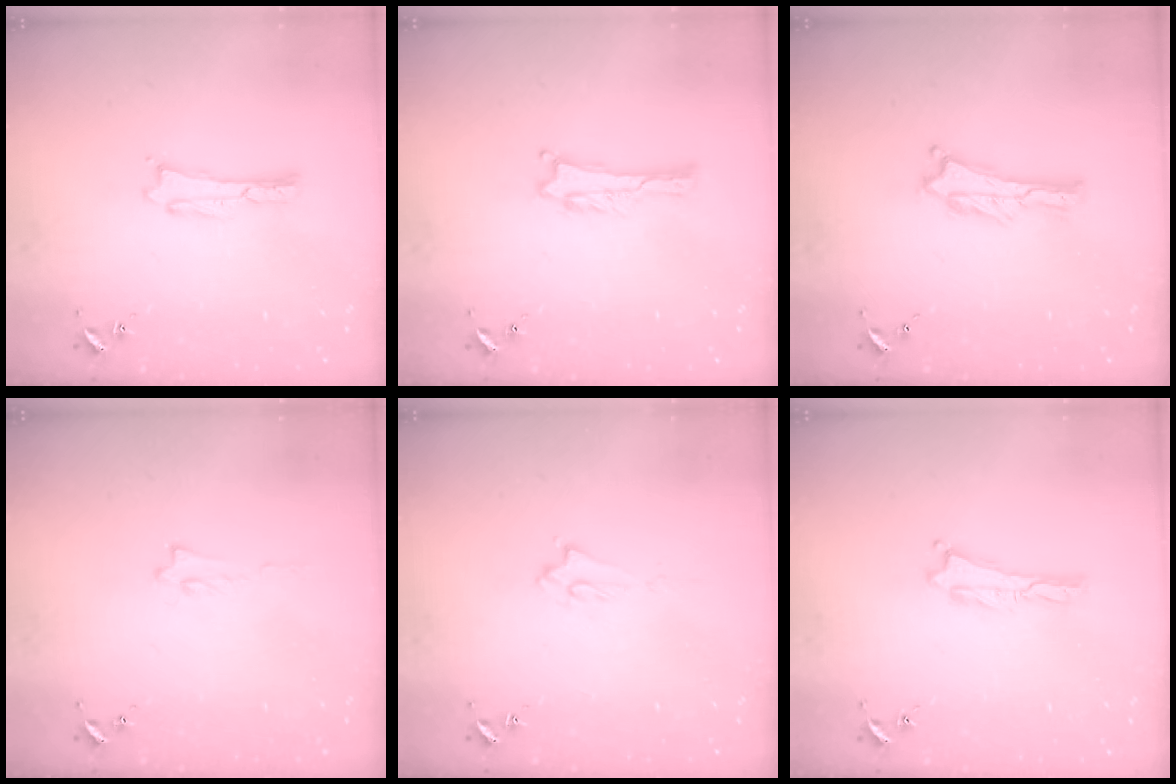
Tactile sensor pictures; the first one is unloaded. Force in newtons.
{"total": 0.5, "press": 0.5, "slide": 0.1}
{"total": 0.8, "press": 0.7, "slide": 0.2}
{"total": 0.6, "press": 0.6, "slide": 0.1}
{"total": 1.9, "press": 1.8, "slide": 0.4}
{"total": 0.0}